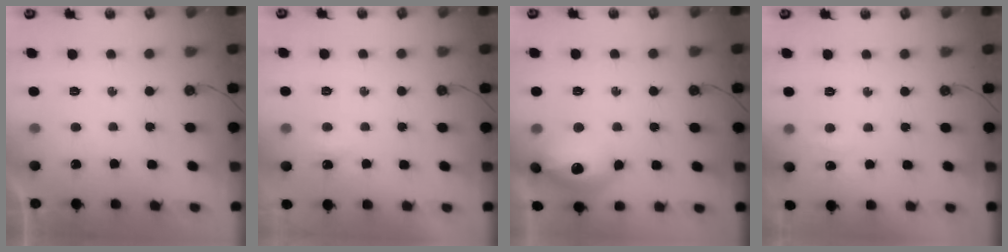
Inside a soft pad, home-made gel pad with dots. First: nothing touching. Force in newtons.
{"total": 3.2, "press": 3.2, "slide": 0.5}
{"total": 16.1, "press": 16.0, "slide": 1.1}
{"total": 3.6, "press": 3.5, "slide": 0.5}